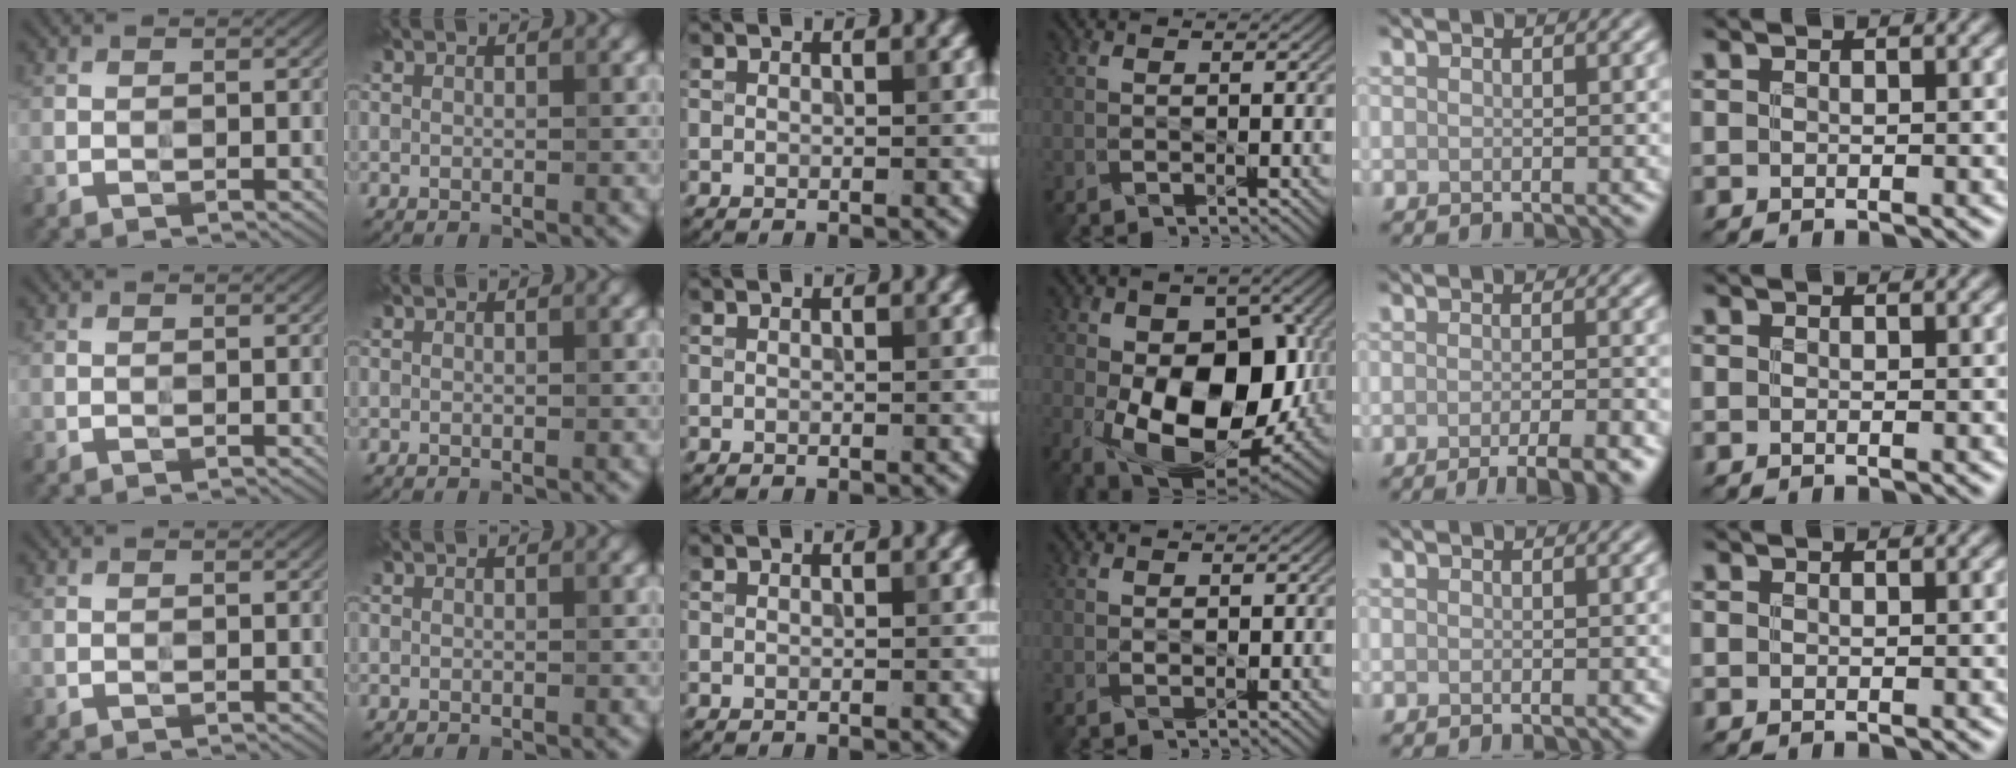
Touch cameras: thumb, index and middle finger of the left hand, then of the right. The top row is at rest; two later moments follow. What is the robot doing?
{"motion": "wipe", "object": "measuring cup"}